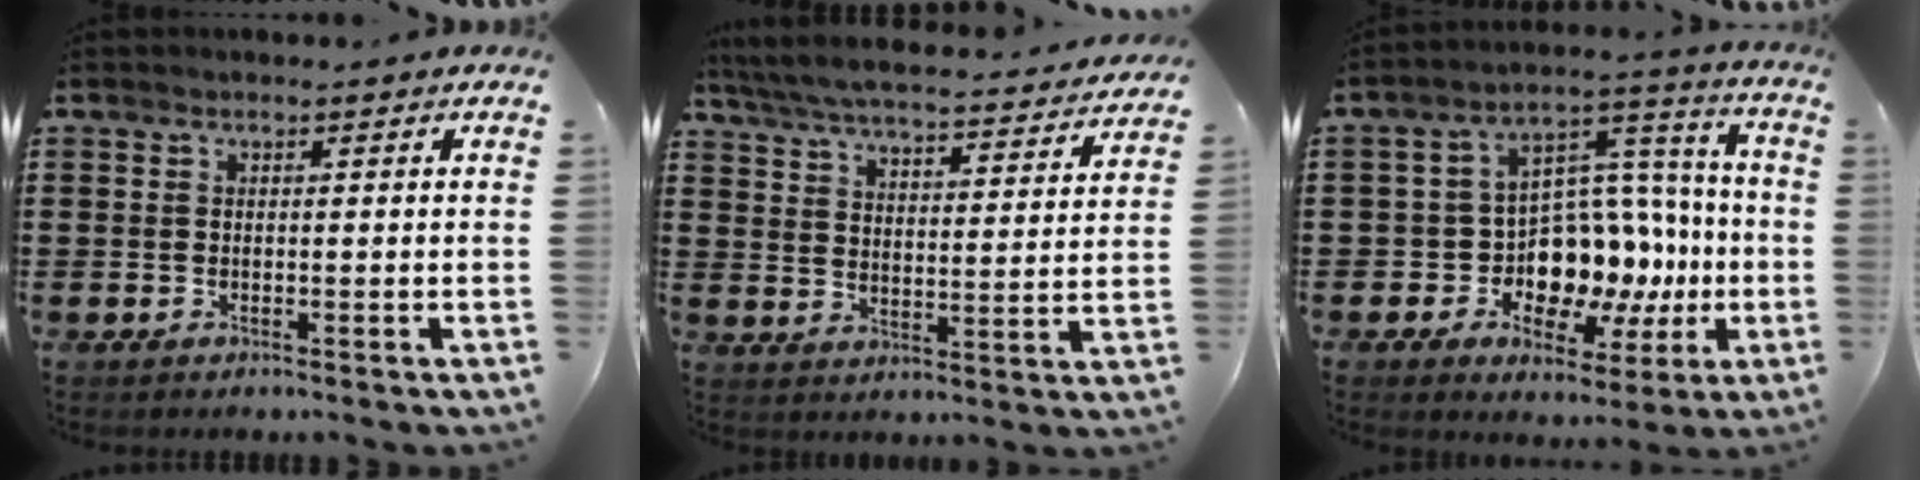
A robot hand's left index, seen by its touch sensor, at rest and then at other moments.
{"total": 5.1, "force": [4.9, -0.2, 1.3], "torque": [-0.051, -0.039, 0.079]}
{"total": 10.7, "force": [-2.1, 9.2, 4.9], "torque": [-0.096, -0.005, -0.022]}